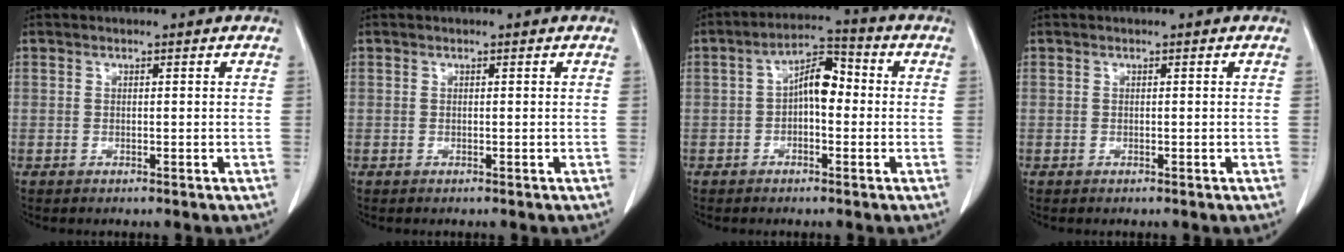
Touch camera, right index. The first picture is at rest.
{"total": 0.0}
{"total": 6.4, "force": [-0.2, 2.9, 5.6], "torque": [-0.098, 0.031, -0.009]}
{"total": 0.0}